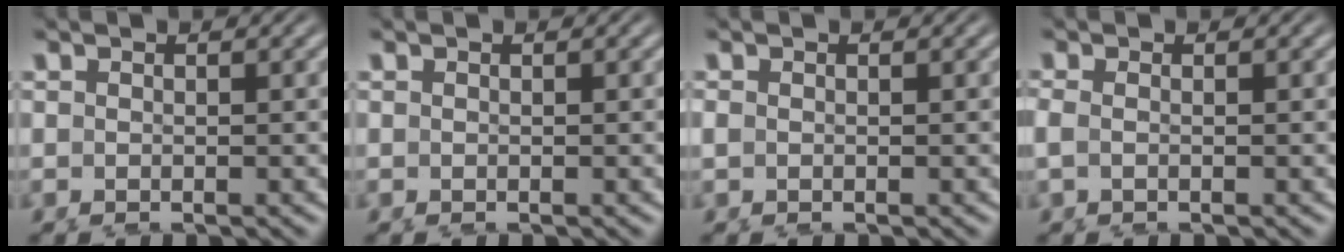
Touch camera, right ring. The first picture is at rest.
{"total": 0.0}
{"total": 0.8, "force": [-0.2, 0.7, 0.3], "torque": [-0.016, -0.006, -0.002]}
{"total": 1.3, "force": [-0.6, 0.7, 0.9], "torque": [-0.034, -0.011, -0.008]}